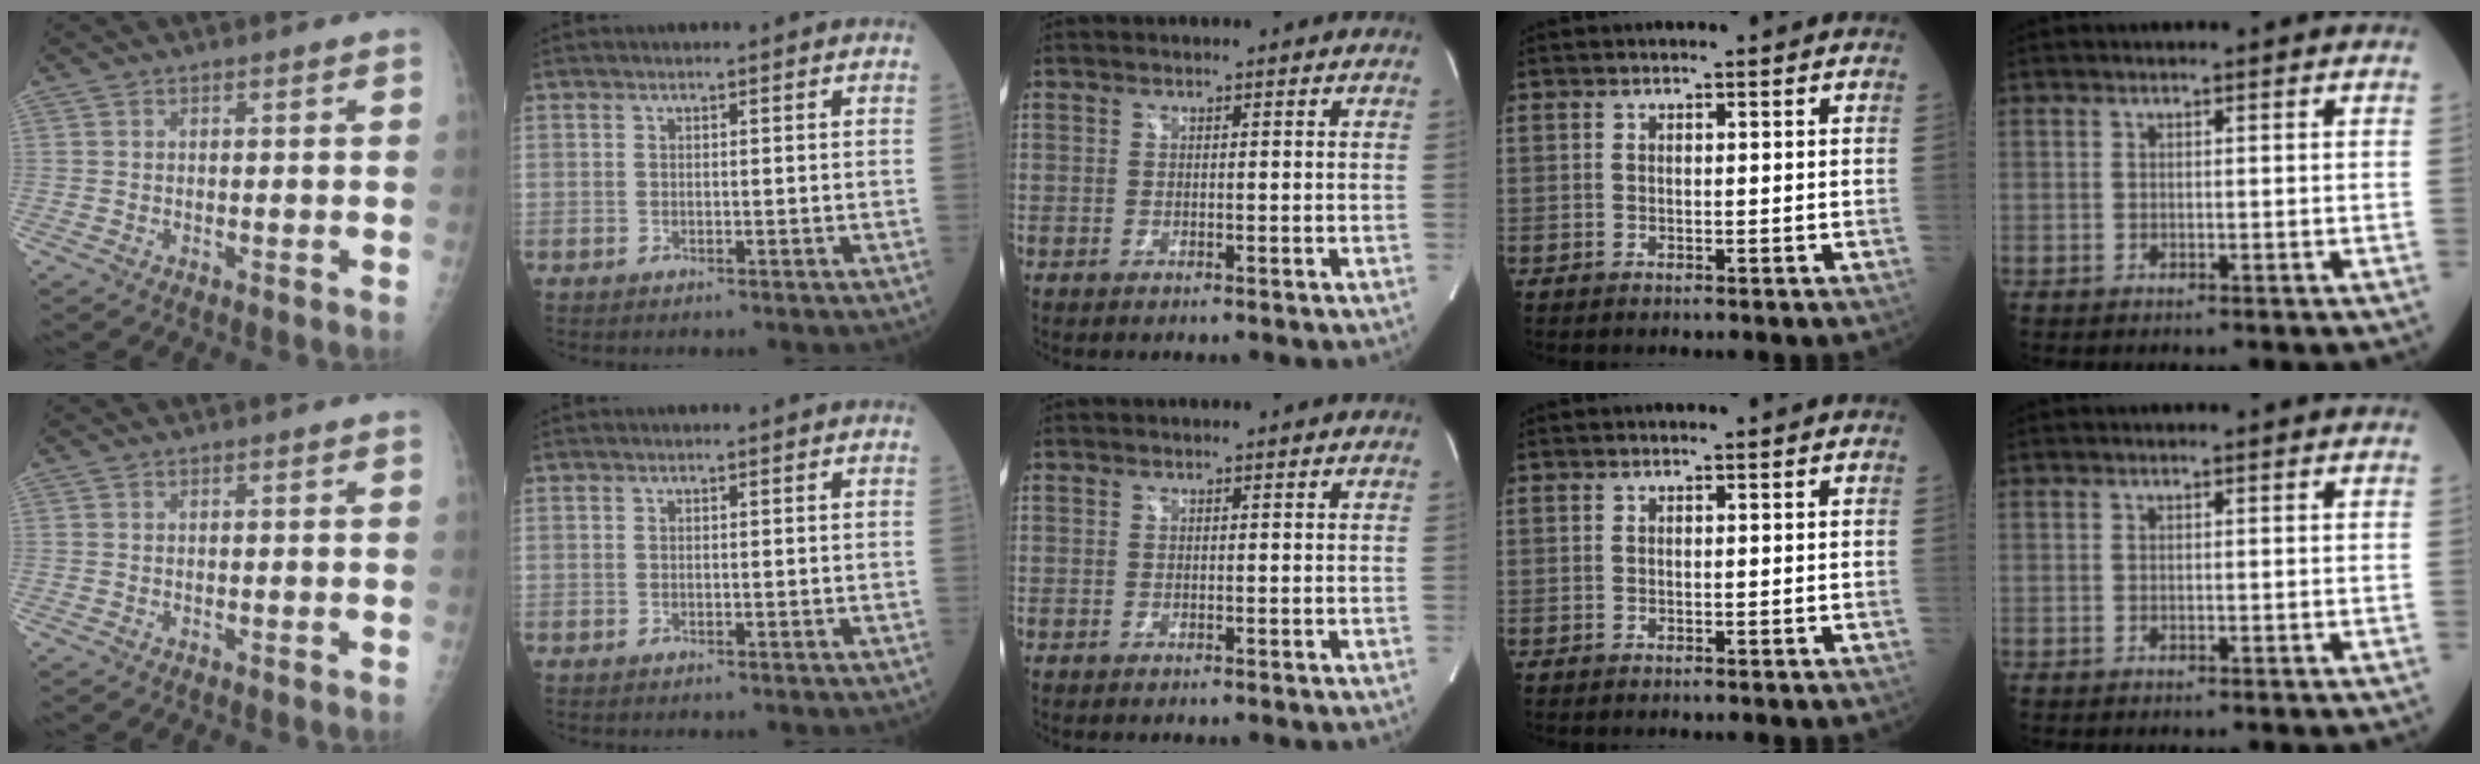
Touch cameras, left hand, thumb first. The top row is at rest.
{}